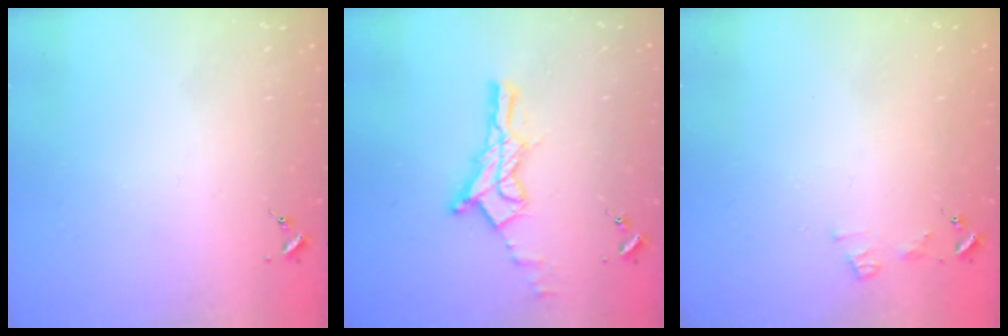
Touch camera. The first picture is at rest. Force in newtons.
{"total": 14.2, "press": 14.1, "slide": 1.0}
{"total": 5.2, "press": 5.2, "slide": 0.7}